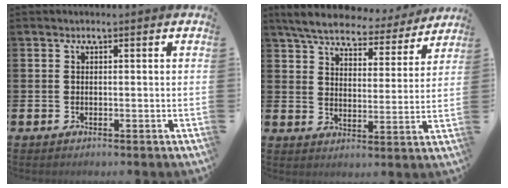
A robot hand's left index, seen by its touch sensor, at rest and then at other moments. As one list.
[{"total": 6.8, "force": [6.2, 1.7, 2.0], "torque": [-0.061, -0.039, 0.106]}]